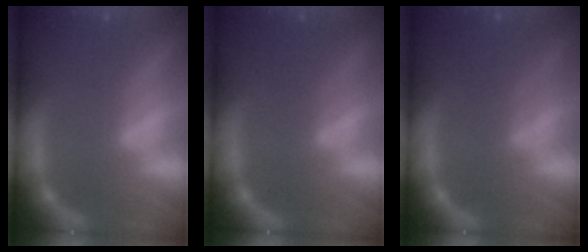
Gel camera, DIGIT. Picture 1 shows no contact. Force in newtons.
{"total": 2.0}
{"total": 2.9}